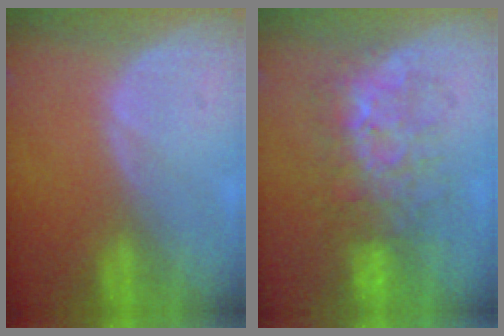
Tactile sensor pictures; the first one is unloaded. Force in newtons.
{"total": 8.0, "press": 7.7, "slide": 2.0}